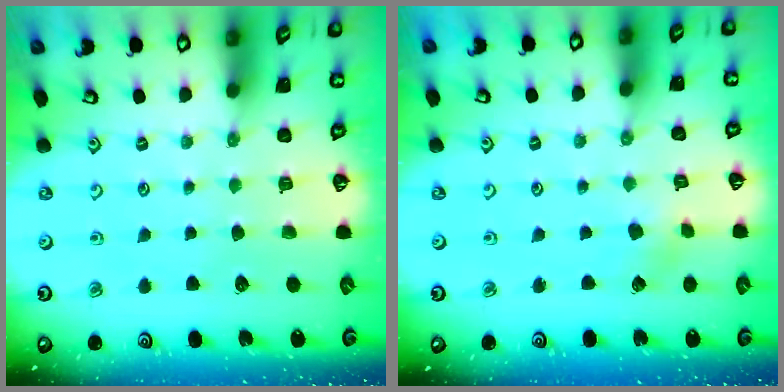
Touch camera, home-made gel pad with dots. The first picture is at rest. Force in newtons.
{"total": 2.4, "press": 2.4, "slide": 0.6}